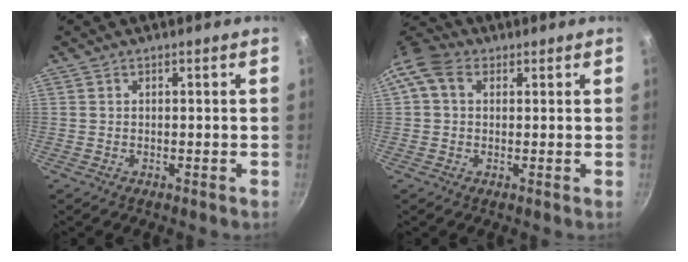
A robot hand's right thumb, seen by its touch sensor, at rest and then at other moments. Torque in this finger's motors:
{"motor_torque": [1.54, 1.63, 1.10, 0.17, 0.45]}